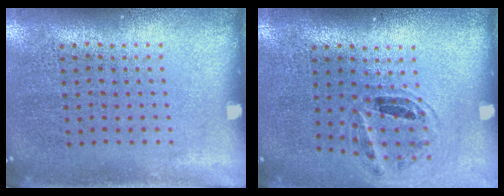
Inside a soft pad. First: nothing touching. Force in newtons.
{"total": 0.9, "press": 0.9, "slide": 0.2}